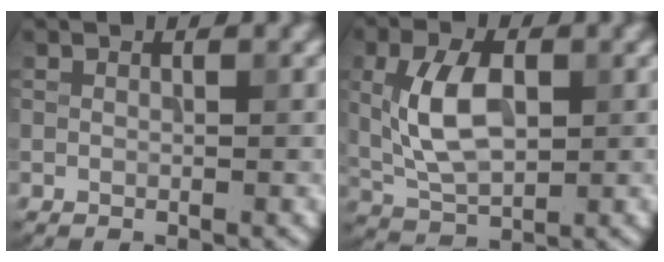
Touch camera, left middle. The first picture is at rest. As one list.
[{"total": 6.0, "force": [0.6, 3.4, 5.0], "torque": [-0.105, 0.003, 0.017]}]